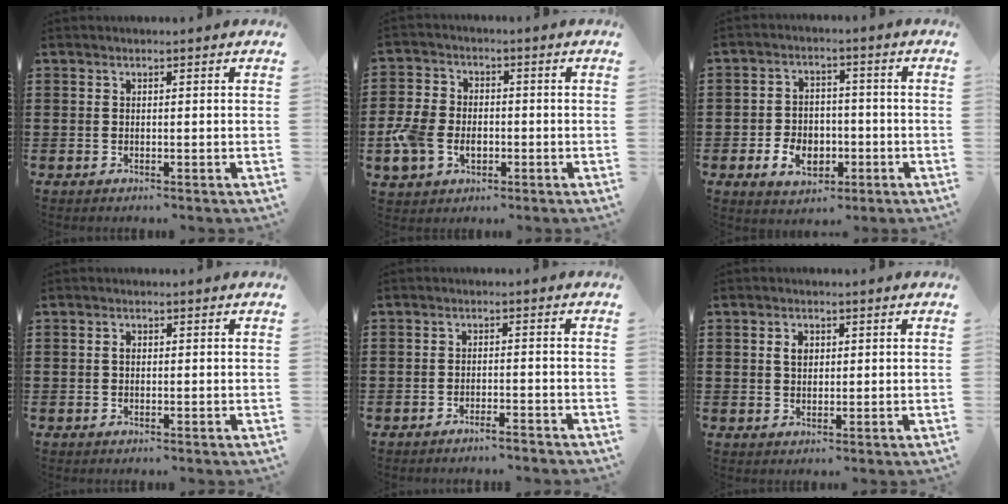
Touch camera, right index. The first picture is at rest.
{"total": 6.4, "force": [-1.8, 4.9, 3.7], "torque": [-0.105, 0.001, -0.039]}
{"total": 5.9, "force": [-2.1, 4.2, 3.6], "torque": [-0.075, 0.001, -0.043]}
{"total": 1.0, "force": [0.1, 0.6, 0.8], "torque": [-0.018, 0.002, 0.001]}
{"total": 2.0, "force": [-1.9, -0.1, 0.7], "torque": [-0.014, -0.001, -0.038]}
{"total": 2.4, "force": [0.6, 1.6, 1.6], "torque": [-0.037, 0.009, 0.011]}